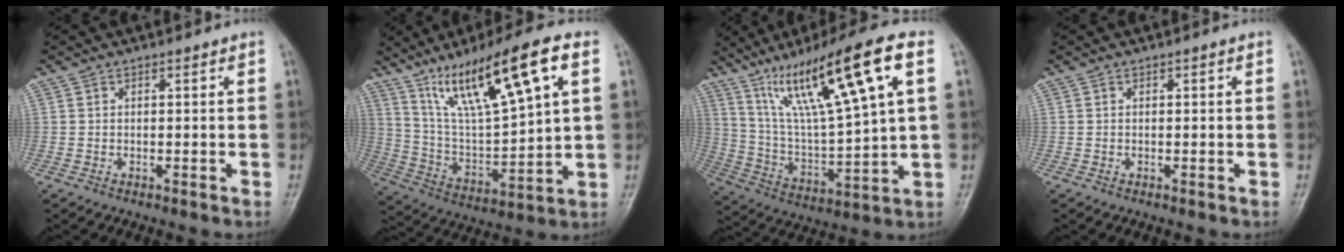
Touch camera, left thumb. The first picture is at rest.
{"total": 20.0, "force": [9.8, 4.5, 16.9], "torque": [-0.276, -0.019, 0.187]}
{"total": 21.9, "force": [9.7, 3.5, 19.3], "torque": [-0.327, -0.013, 0.178]}
{"total": 0.0}